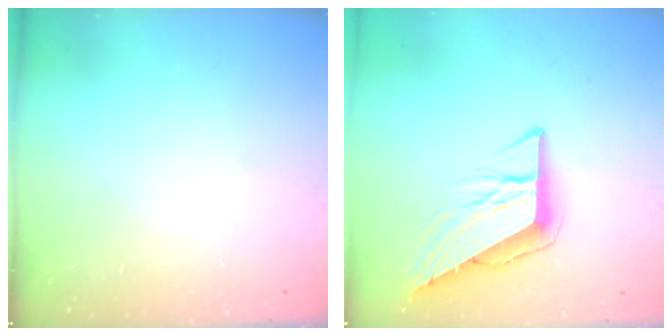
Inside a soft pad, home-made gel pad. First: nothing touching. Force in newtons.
{"total": 9.3, "press": 9.3, "slide": 0.5}